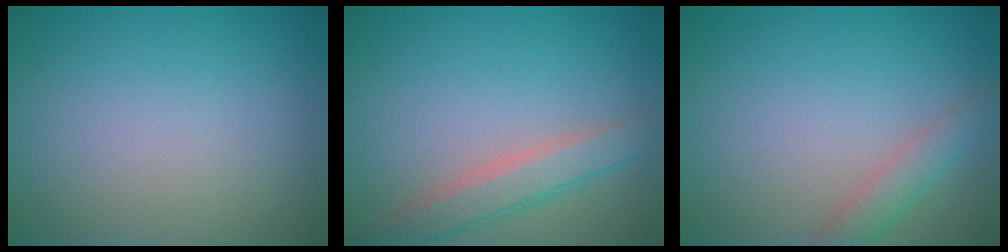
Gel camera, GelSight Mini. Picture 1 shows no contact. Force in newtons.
{"total": 3.2, "press": 3.2, "slide": 0.1}
{"total": 2.1, "press": 2.1, "slide": 0.2}